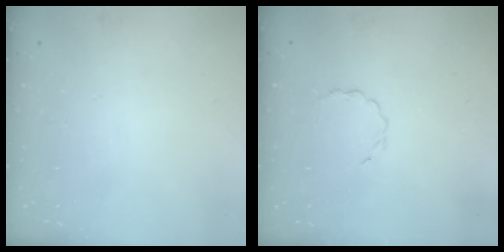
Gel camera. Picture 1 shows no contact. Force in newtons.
{"total": 2.7, "press": 2.5, "slide": 1.0}